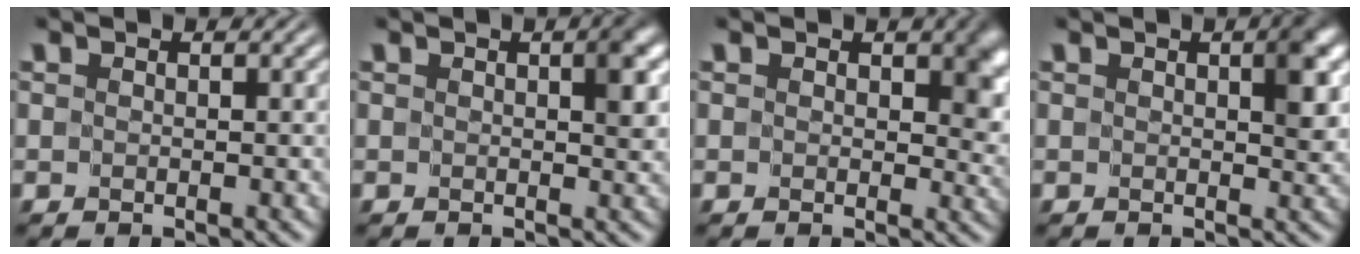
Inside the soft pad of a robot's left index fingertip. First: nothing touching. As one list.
[{"total": 2.3, "force": [0.4, 1.0, 2.0], "torque": [-0.021, 0.003, 0.004]}, {"total": 3.7, "force": [0.9, 2.3, 2.7], "torque": [-0.026, -0.004, 0.009]}, {"total": 3.0, "force": [0.6, 1.4, 2.6], "torque": [-0.031, 0.002, 0.007]}]